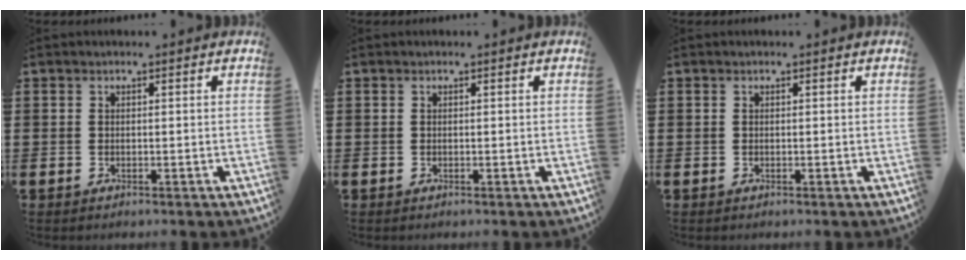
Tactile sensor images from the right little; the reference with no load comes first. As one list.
[{"total": 0.0}, {"total": 0.0}]